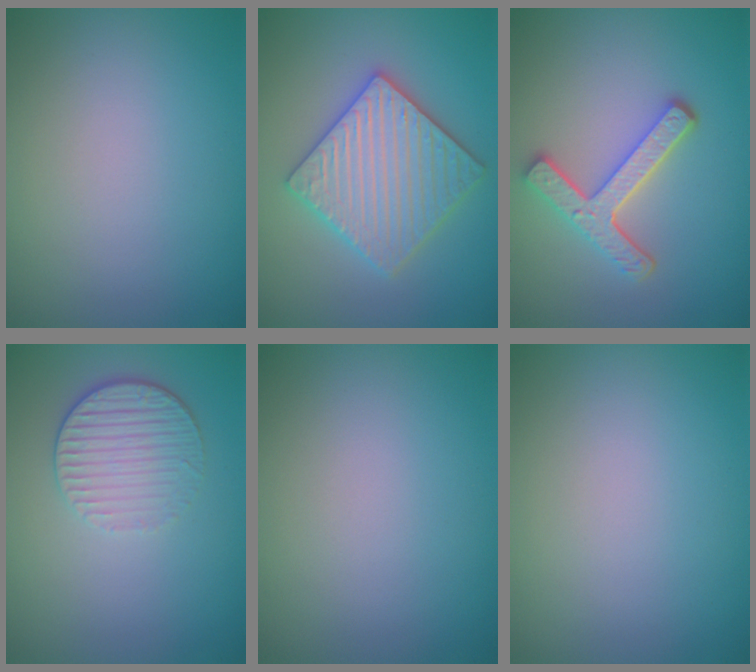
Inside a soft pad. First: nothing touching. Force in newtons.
{"total": 5.9, "press": 5.8, "slide": 1.1}
{"total": 4.3, "press": 3.3, "slide": 2.7}
{"total": 3.3, "press": 2.8, "slide": 1.8}
{"total": 0.0}
{"total": 0.0}